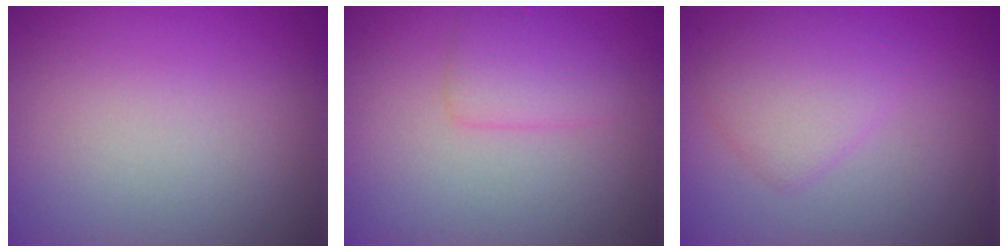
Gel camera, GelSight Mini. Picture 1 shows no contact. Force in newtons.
{"total": 2.1, "press": 2.1, "slide": 0.2}
{"total": 2.8, "press": 2.8, "slide": 0.1}